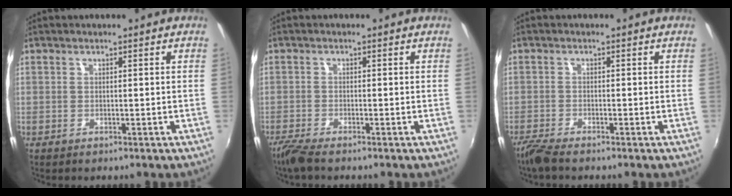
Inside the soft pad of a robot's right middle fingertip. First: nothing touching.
{"total": 3.5, "force": [-2.9, 0.3, 1.9], "torque": [-0.056, -0.013, -0.059]}
{"total": 3.4, "force": [-3.0, 0.2, 1.6], "torque": [-0.049, -0.012, -0.059]}